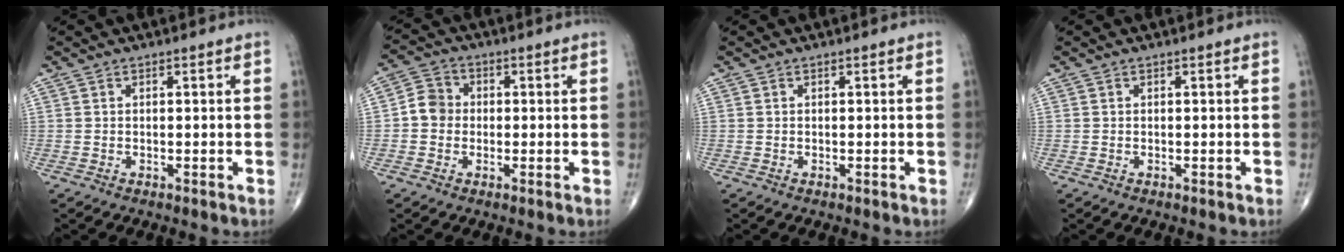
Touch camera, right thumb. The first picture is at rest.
{"total": 4.9, "force": [-0.4, 4.5, 2.0], "torque": [-0.021, 0.014, -0.017]}
{"total": 0.0}
{"total": 0.0}